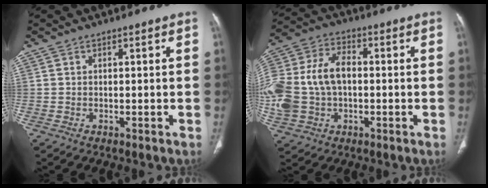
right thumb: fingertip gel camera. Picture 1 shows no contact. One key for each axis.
{"total": 19.2, "fx": -0.6, "fy": 13.4, "fz": 13.8, "tx": -0.323, "ty": 0.026, "tz": -0.005}